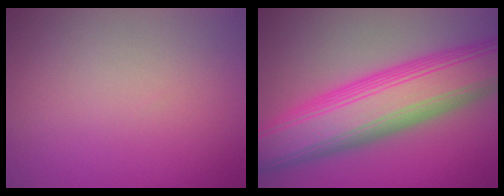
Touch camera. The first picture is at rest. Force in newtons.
{"total": 12.4, "press": 12.4, "slide": 0.2}